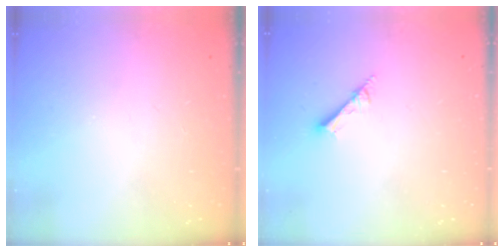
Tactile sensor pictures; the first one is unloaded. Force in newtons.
{"total": 3.1, "press": 3.1, "slide": 0.0}